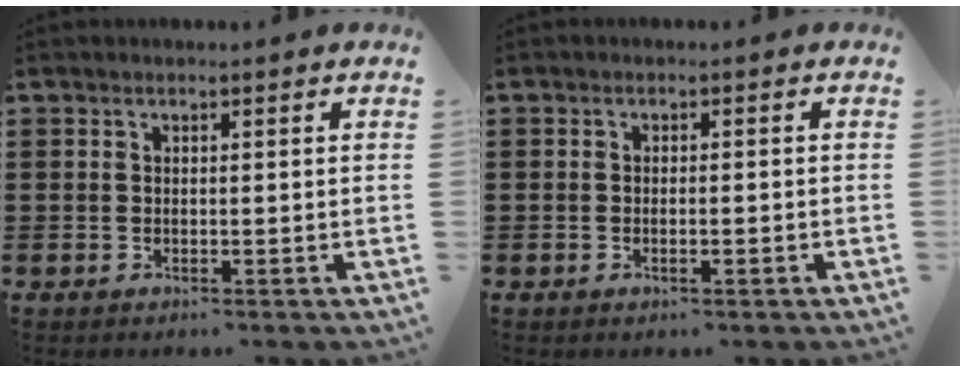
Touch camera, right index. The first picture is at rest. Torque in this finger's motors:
{"motor_torque": [-0.15, 0.48, -0.06, 0.00]}